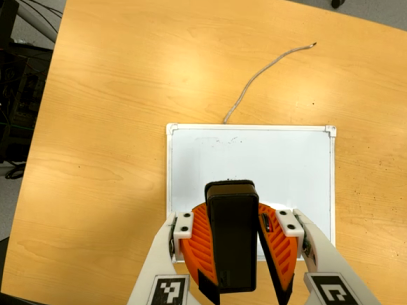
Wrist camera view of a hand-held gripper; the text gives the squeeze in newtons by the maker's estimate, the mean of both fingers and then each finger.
{"total": 10.2, "left": 10.7, "right": 9.7}